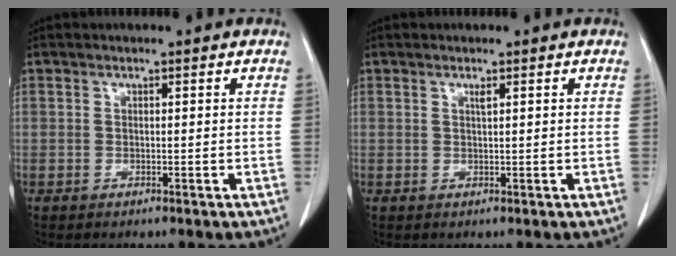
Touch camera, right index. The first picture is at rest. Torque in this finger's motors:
{"motor_torque": [-0.02, 0.03, -0.01, 0.00]}